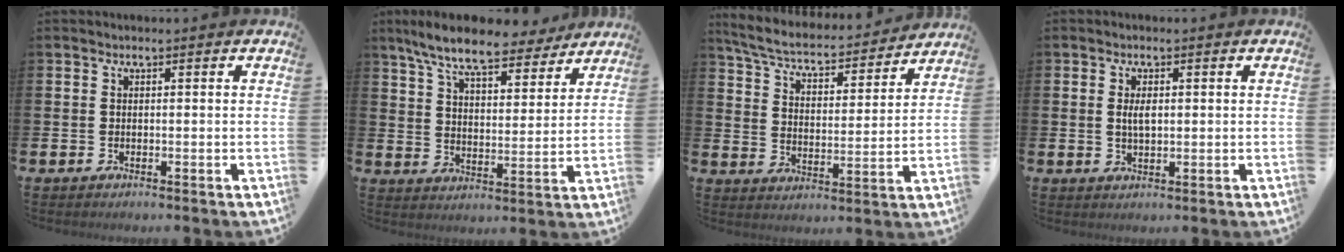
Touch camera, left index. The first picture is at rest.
{"total": 9.4, "force": [8.4, 1.7, 3.9], "torque": [-0.103, -0.039, 0.149]}
{"total": 5.8, "force": [5.4, 1.2, 1.8], "torque": [-0.065, -0.043, 0.088]}
{"total": 2.3, "force": [0.5, 1.1, 2.0], "torque": [-0.029, 0.001, 0.003]}